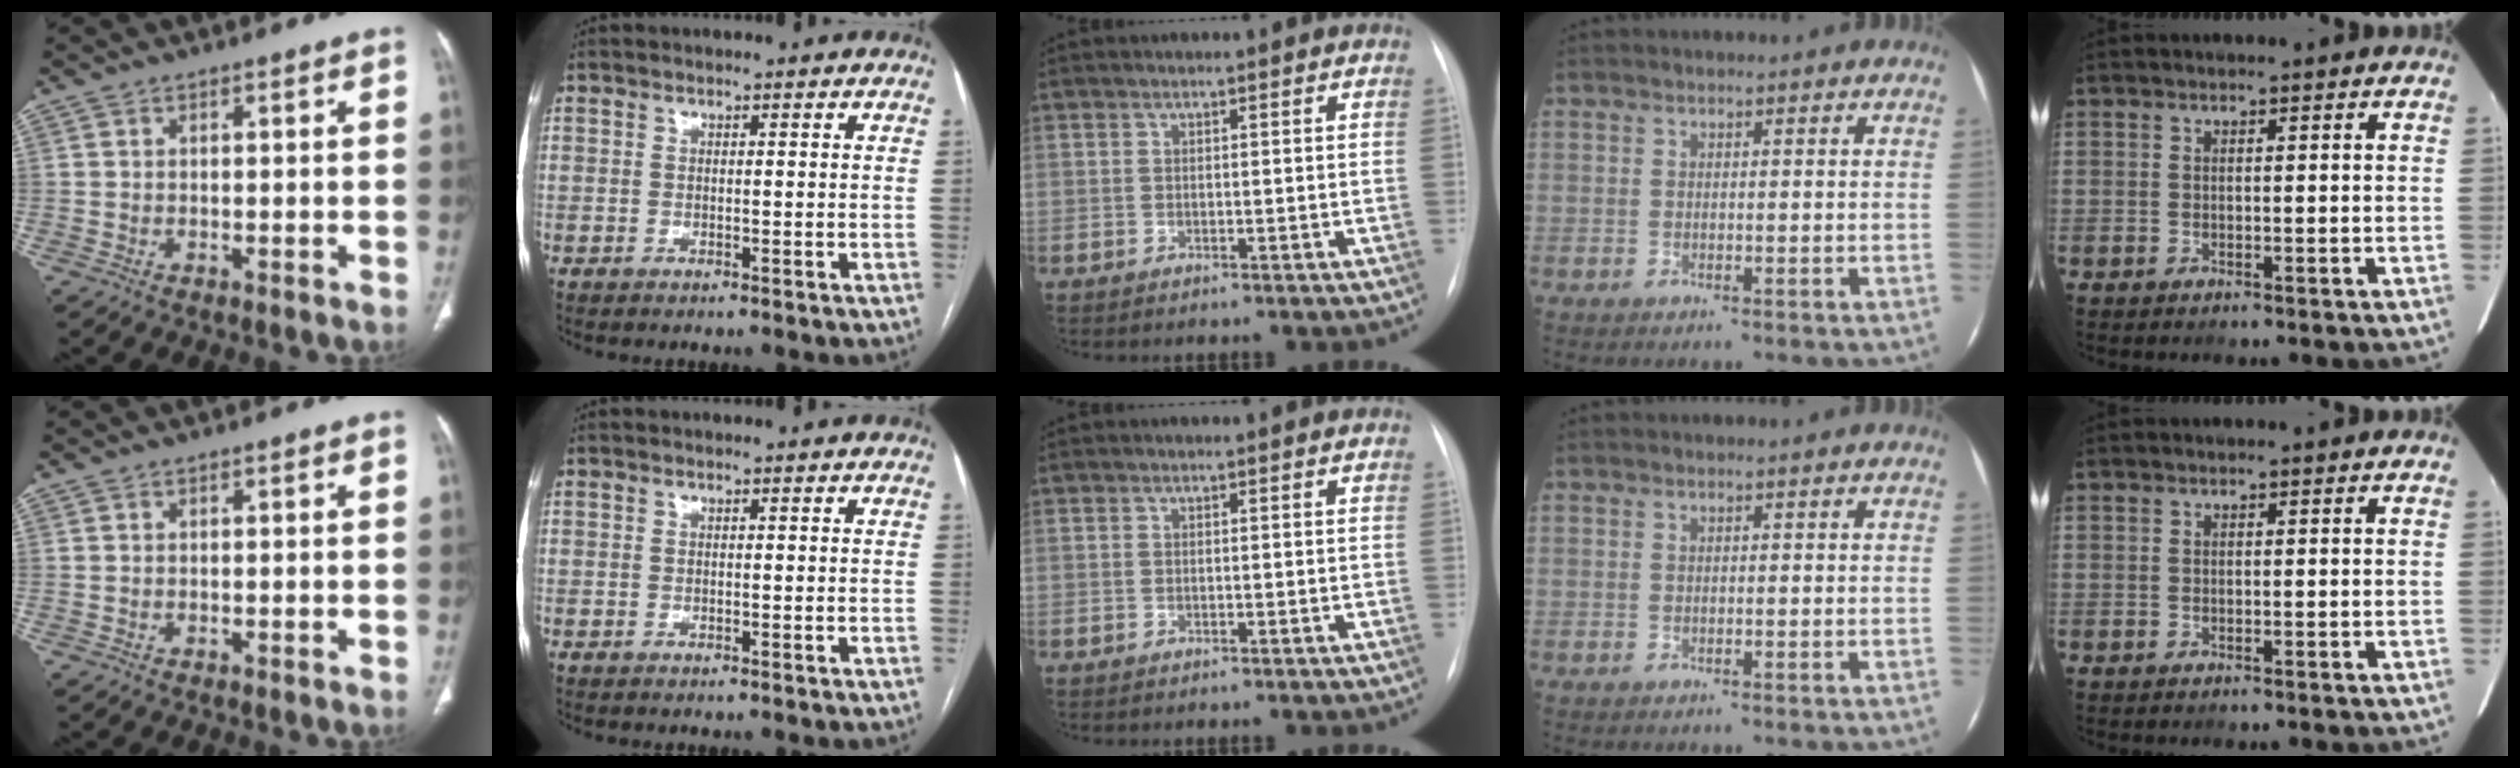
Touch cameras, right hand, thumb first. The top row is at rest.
{}